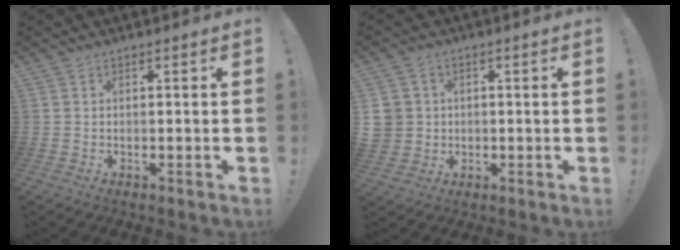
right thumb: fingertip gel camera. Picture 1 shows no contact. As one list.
[{"total": 5.6, "force": [0.5, 5.3, 1.6], "torque": [-0.037, 0.001, 0.014]}]